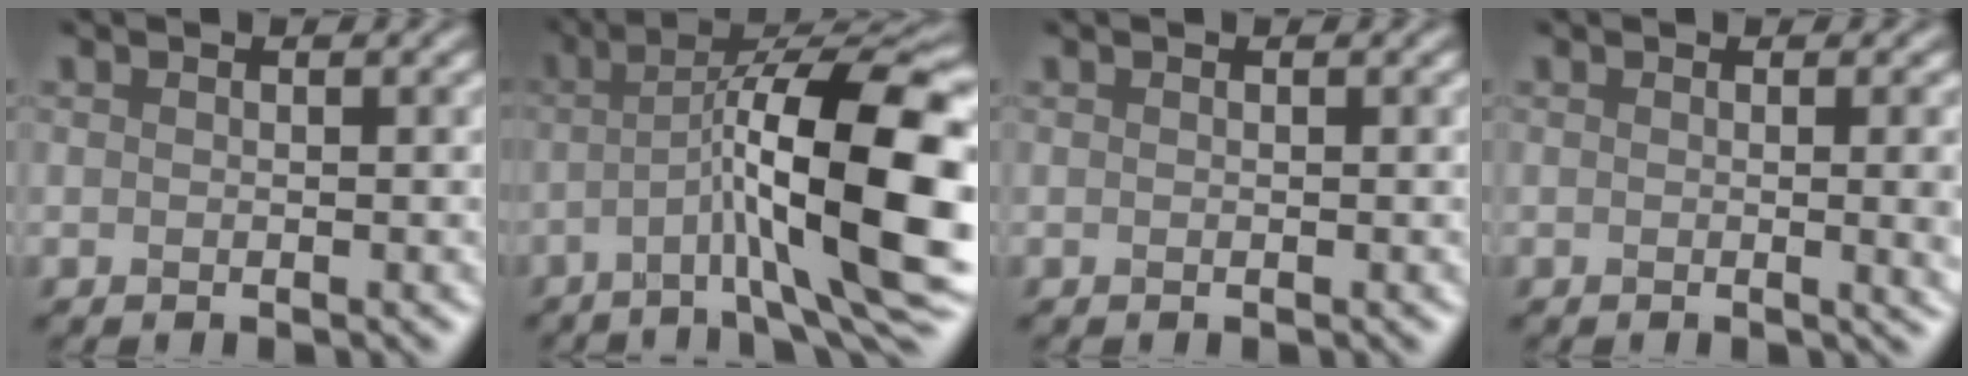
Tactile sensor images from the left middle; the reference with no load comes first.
{"total": 13.1, "force": [-2.7, 2.7, 12.5], "torque": [-0.219, 0.024, -0.022]}
{"total": 0.0}
{"total": 5.4, "force": [-0.2, 2.5, 4.8], "torque": [-0.028, 0.023, -0.006]}